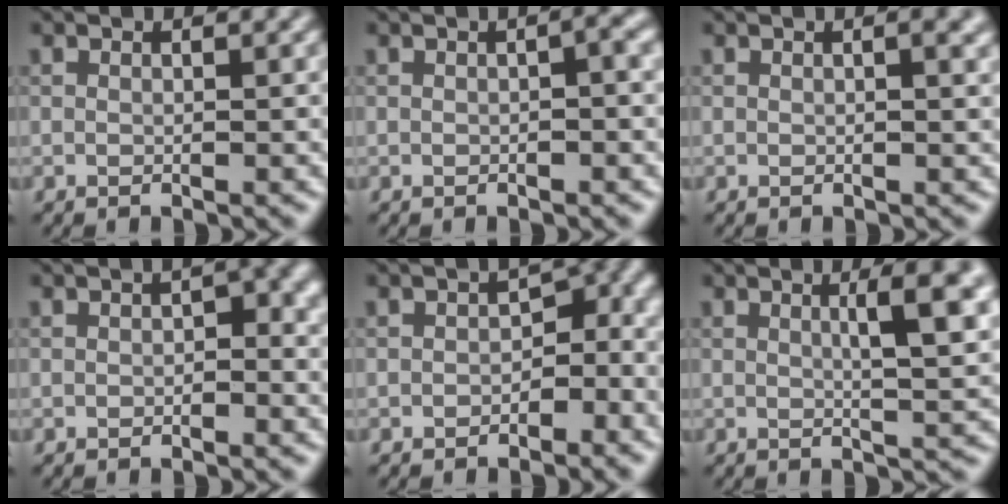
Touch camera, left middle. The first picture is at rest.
{"total": 2.0, "force": [0.2, 0.4, 2.0], "torque": [-0.027, 0.006, 0.002]}
{"total": 1.6, "force": [0.4, 0.4, 1.5], "torque": [-0.018, 0.003, 0.003]}
{"total": 2.4, "force": [0.2, 1.2, 2.1], "torque": [-0.022, 0.003, 0.000]}
{"total": 5.2, "force": [-1.0, 3.2, 4.0], "torque": [-0.031, 0.005, -0.022]}
{"total": 5.5, "force": [1.5, 1.2, 5.1], "torque": [-0.061, 0.006, 0.020]}